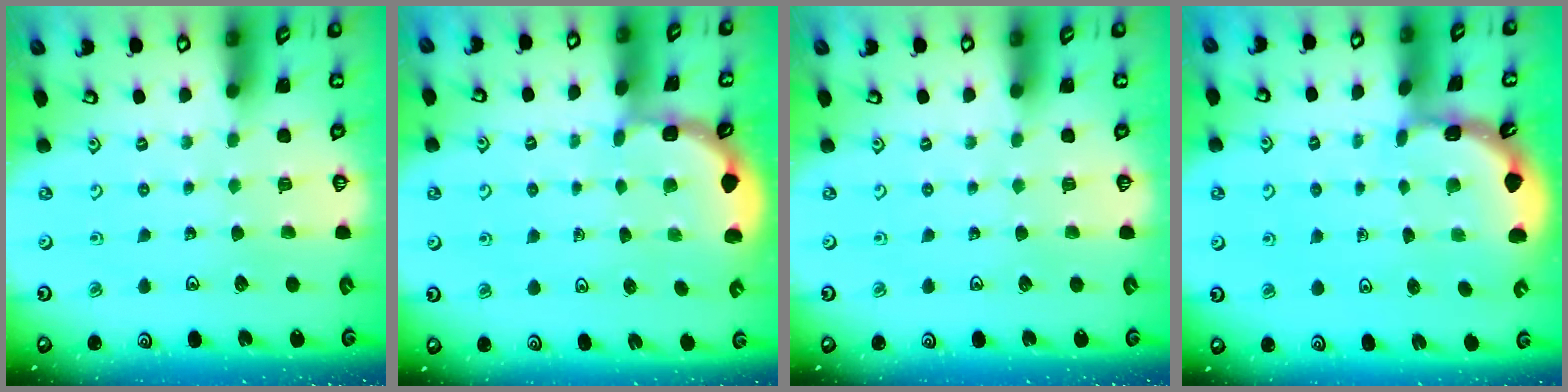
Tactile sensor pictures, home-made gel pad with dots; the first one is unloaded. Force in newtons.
{"total": 1.9, "press": 1.9, "slide": 0.1}
{"total": 0.0}
{"total": 1.9, "press": 1.9, "slide": 0.1}